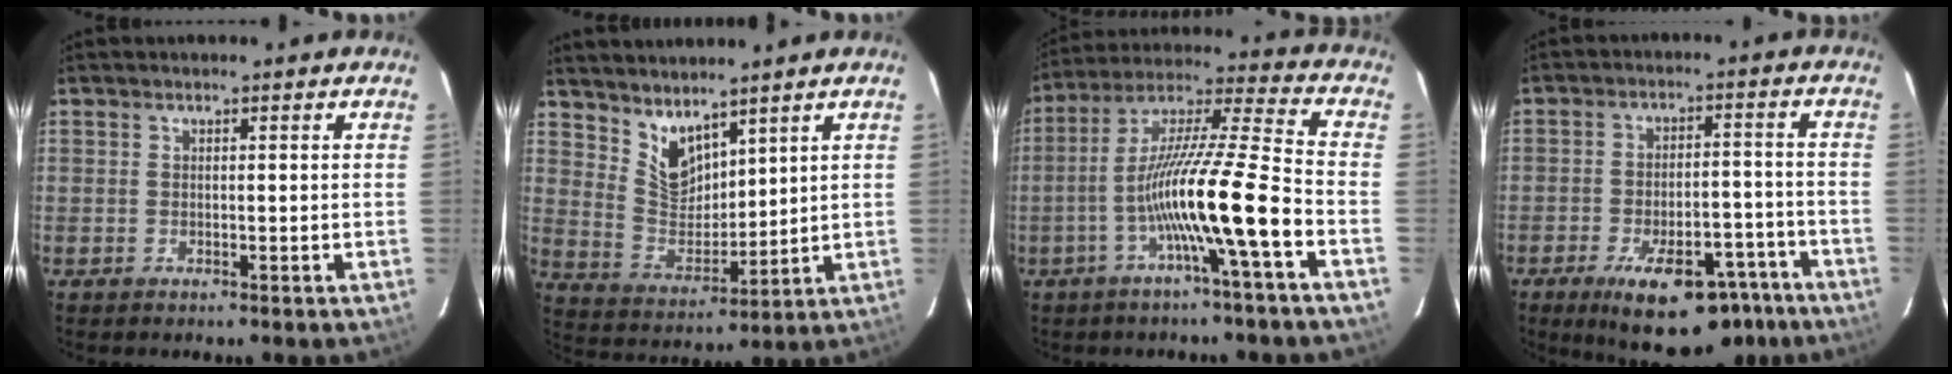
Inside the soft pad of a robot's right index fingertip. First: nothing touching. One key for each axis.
{"total": 8.2, "fx": 6.3, "fy": 3.7, "fz": 3.7, "tx": -0.063, "ty": -0.004, "tz": 0.133}
{"total": 15.5, "fx": -6.3, "fy": -1.0, "fz": 14.2, "tx": -0.256, "ty": -0.004, "tz": -0.117}
{"total": 17.9, "fx": -12.2, "fy": 7.5, "fz": 10.8, "tx": -0.172, "ty": -0.001, "tz": -0.160}